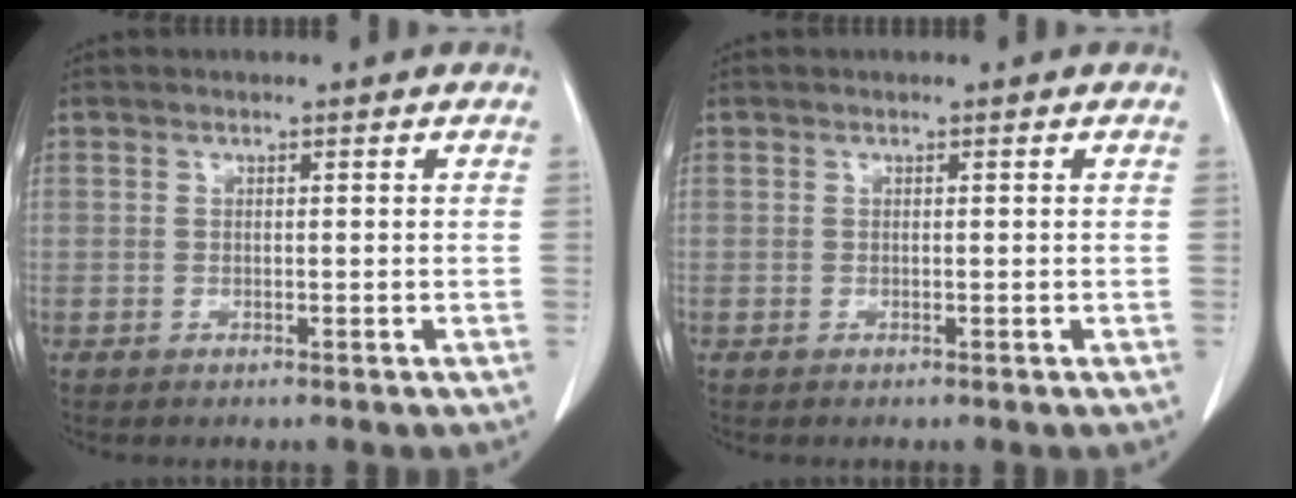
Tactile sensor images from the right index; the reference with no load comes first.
{"total": 0.0}